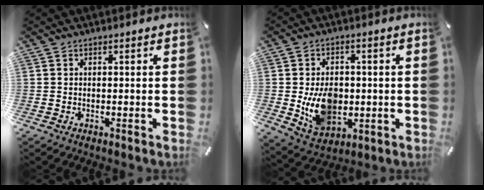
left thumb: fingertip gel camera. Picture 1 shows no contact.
{"total": 11.2, "force": [-0.8, 8.5, 7.2], "torque": [-0.135, 0.000, -0.012]}